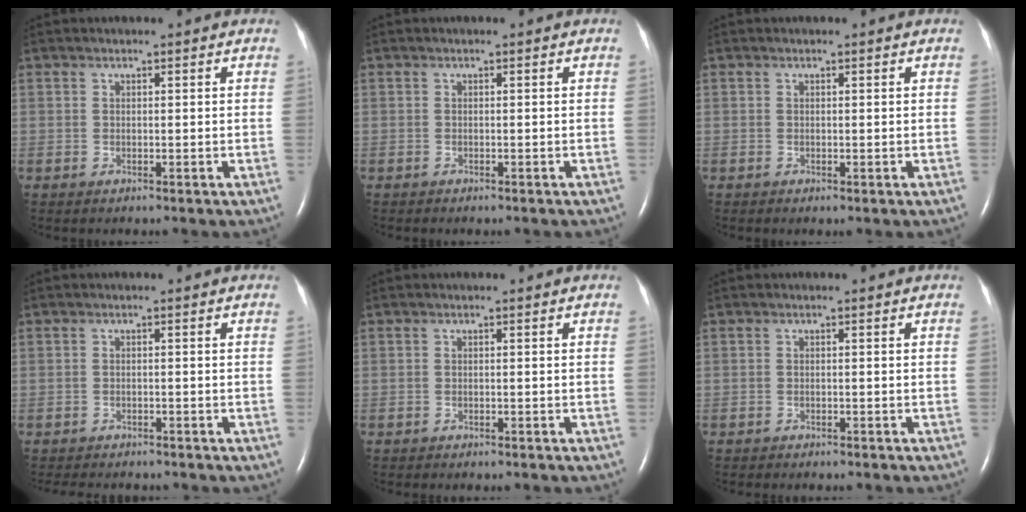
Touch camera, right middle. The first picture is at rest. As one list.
[{"total": 0.6, "force": [-0.4, 0.1, 0.3], "torque": [-0.008, -0.001, -0.003]}, {"total": 0.0}, {"total": 8.6, "force": [-7.6, 2.7, 3.1], "torque": [-0.049, -0.003, -0.093]}, {"total": 4.4, "force": [-3.8, 1.1, 1.9], "torque": [-0.029, -0.007, -0.039]}, {"total": 6.6, "force": [-5.8, 1.6, 2.8], "torque": [-0.030, -0.007, -0.063]}]